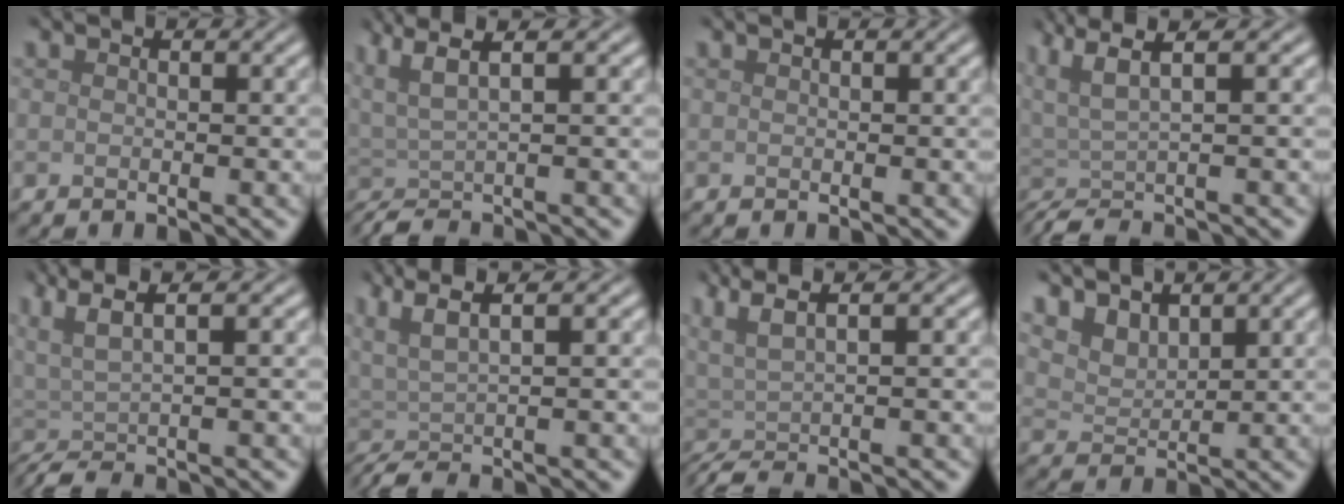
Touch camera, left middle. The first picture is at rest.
{"total": 5.0, "force": [1.3, 1.2, 4.7], "torque": [-0.079, 0.011, 0.019]}
{"total": 0.0}
{"total": 5.2, "force": [0.7, 1.1, 5.0], "torque": [-0.083, 0.010, 0.009]}
{"total": 5.1, "force": [0.9, 1.1, 4.9], "torque": [-0.078, 0.010, 0.012]}
{"total": 5.2, "force": [1.4, 1.2, 4.8], "torque": [-0.081, 0.012, 0.020]}
{"total": 5.2, "force": [0.8, 1.4, 5.0], "torque": [-0.073, 0.007, 0.012]}
{"total": 3.9, "force": [3.2, 1.6, 1.4], "torque": [-0.043, 0.000, 0.063]}